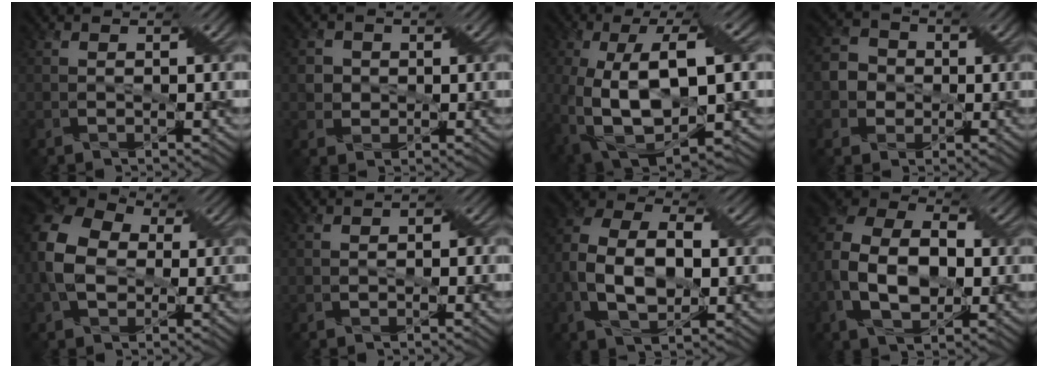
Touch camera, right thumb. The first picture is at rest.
{"total": 3.4, "force": [0.7, 3.2, 0.9], "torque": [-0.033, -0.002, 0.011]}
{"total": 15.3, "force": [-1.7, 6.9, 13.5], "torque": [-0.255, -0.008, -0.017]}
{"total": 4.4, "force": [-0.5, 4.0, 1.6], "torque": [-0.036, 0.008, -0.019]}
{"total": 10.2, "force": [-0.8, 7.6, 6.7], "torque": [-0.181, 0.003, -0.027]}
{"total": 1.5, "force": [-0.3, 1.1, 0.9], "torque": [-0.014, -0.001, -0.006]}
{"total": 11.0, "force": [-1.5, 6.6, 8.7], "torque": [-0.186, 0.002, -0.029]}
{"total": 12.1, "force": [-2.1, 7.7, 9.0], "torque": [-0.198, -0.004, -0.046]}